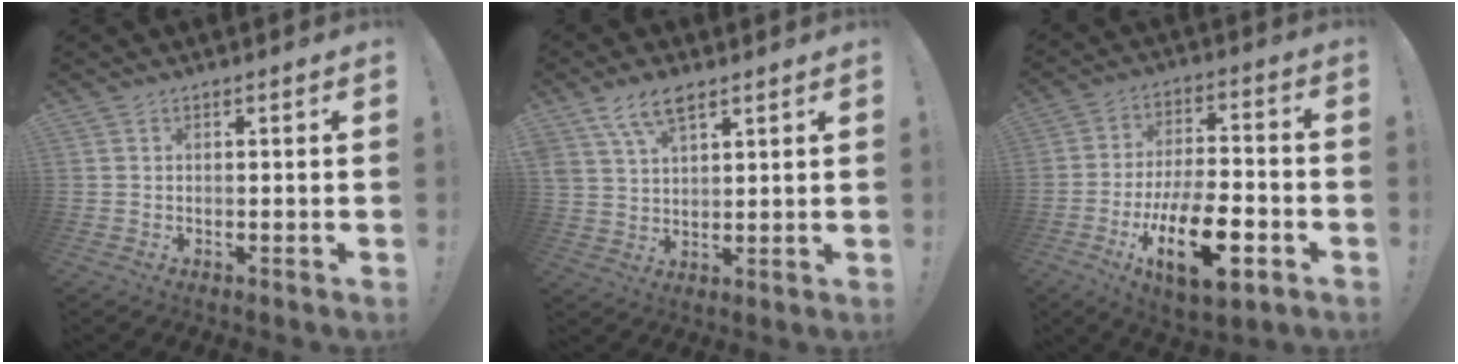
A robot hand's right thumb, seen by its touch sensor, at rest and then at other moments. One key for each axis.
{"total": 8.0, "fx": 5.2, "fy": 3.6, "fz": 5.0, "tx": -0.098, "ty": -0.011, "tz": 0.098}
{"total": 19.9, "fx": -8.2, "fy": 8.5, "fz": 16.0, "tx": -0.266, "ty": 0.036, "tz": -0.130}